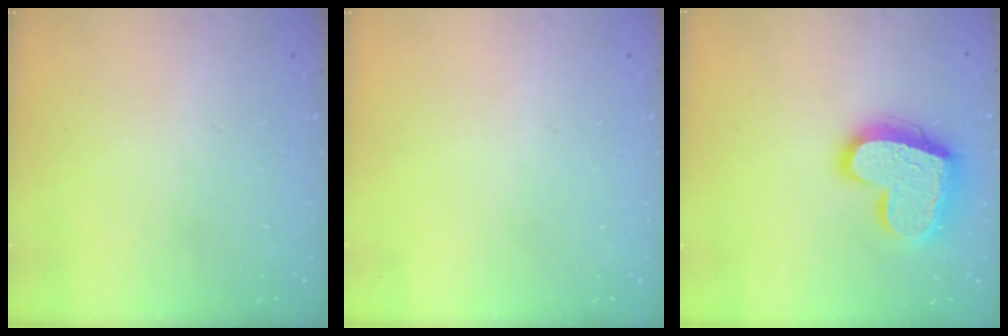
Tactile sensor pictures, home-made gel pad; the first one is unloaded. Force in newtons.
{"total": 0.0}
{"total": 18.2, "press": 18.2, "slide": 1.6}